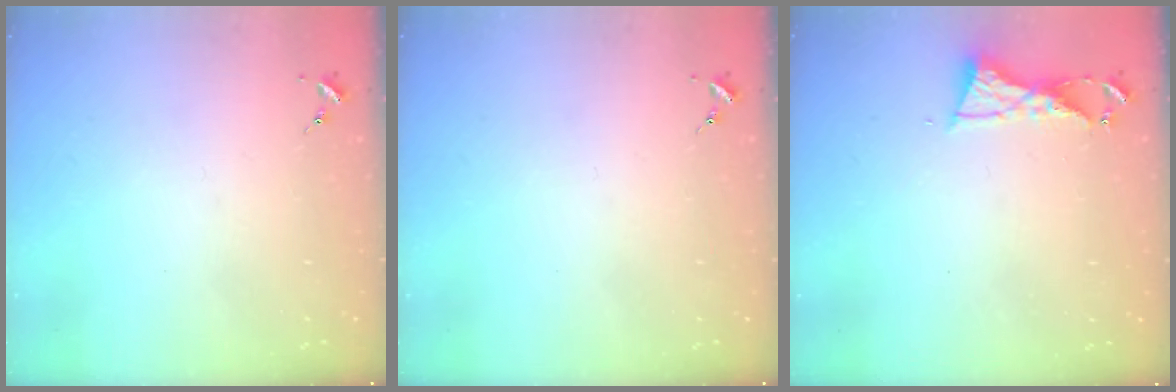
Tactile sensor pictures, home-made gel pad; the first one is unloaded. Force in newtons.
{"total": 0.0}
{"total": 6.6, "press": 6.6, "slide": 0.6}